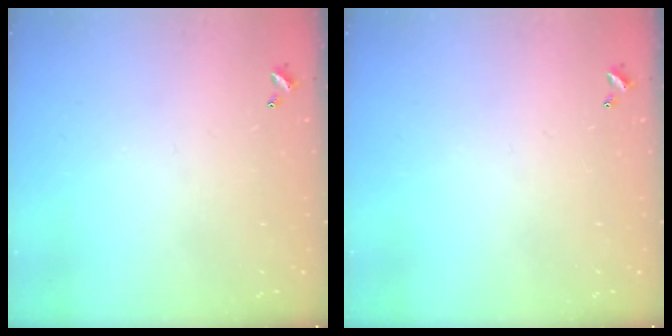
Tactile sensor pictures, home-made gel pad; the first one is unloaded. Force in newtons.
{"total": 0.0}